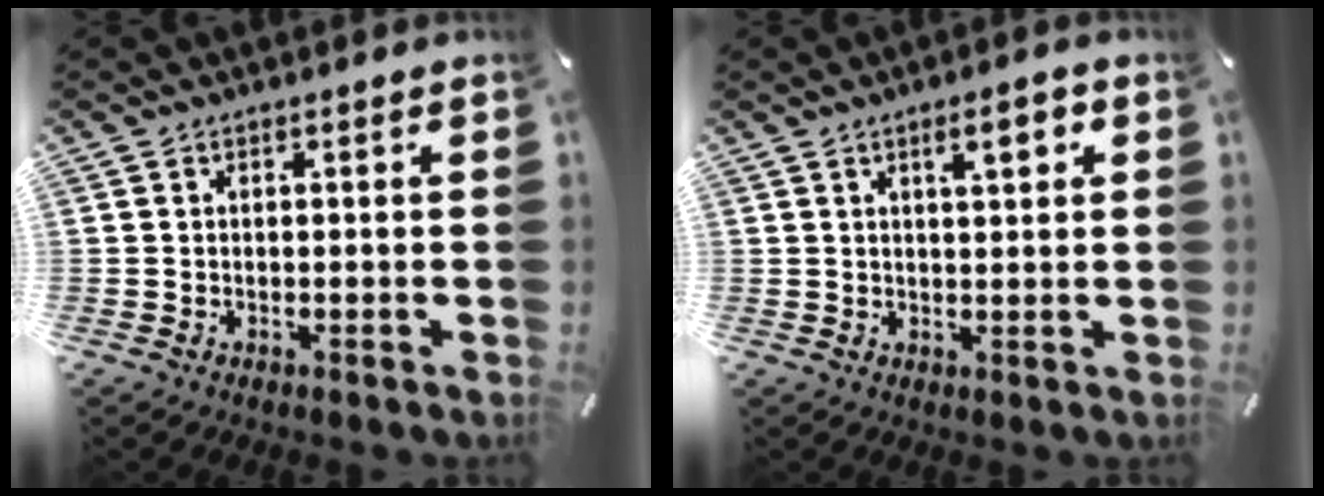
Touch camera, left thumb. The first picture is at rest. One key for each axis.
{"total": 5.1, "fx": 2.4, "fy": 1.5, "fz": 4.3, "tx": -0.067, "ty": -0.004, "tz": 0.035}